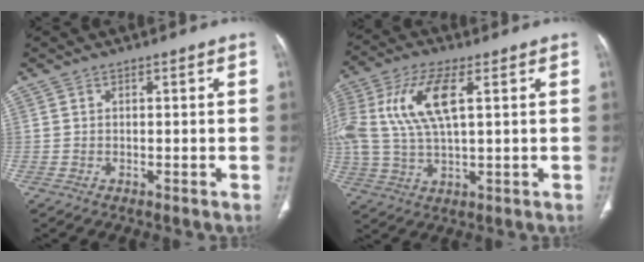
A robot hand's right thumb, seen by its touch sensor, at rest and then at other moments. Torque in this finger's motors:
{"motor_torque": [0.31, 0.37, 1.18, 0.71, 0.51]}